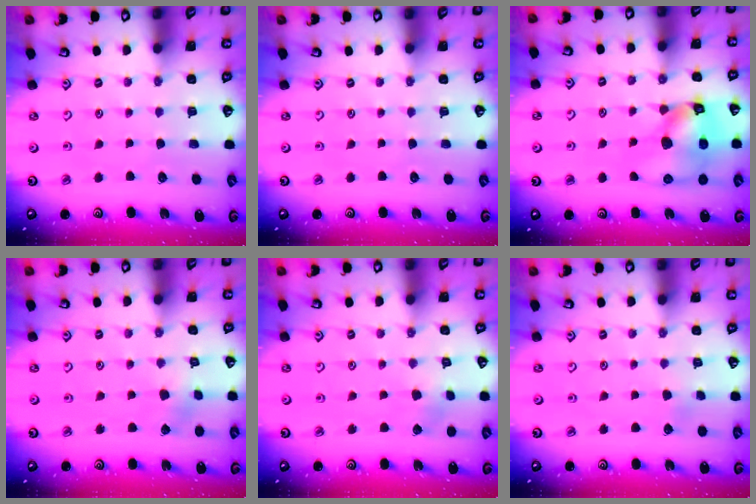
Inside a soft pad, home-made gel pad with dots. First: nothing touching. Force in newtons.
{"total": 0.0}
{"total": 14.1, "press": 13.9, "slide": 2.1}
{"total": 2.5, "press": 2.3, "slide": 0.8}
{"total": 3.4, "press": 3.3, "slide": 0.4}
{"total": 2.4, "press": 2.4, "slide": 0.3}